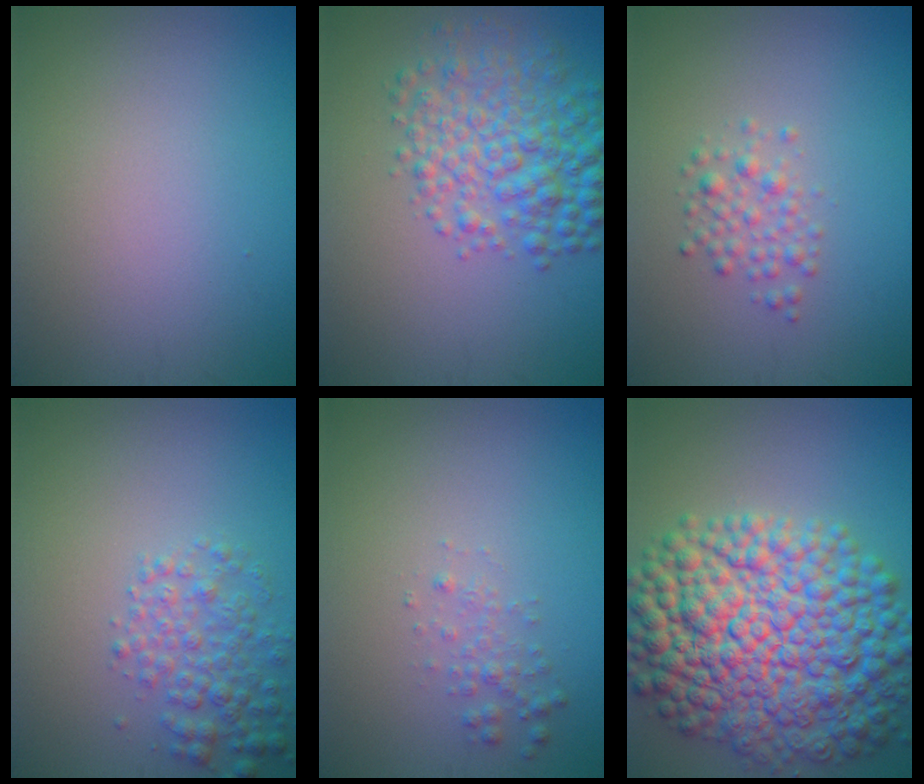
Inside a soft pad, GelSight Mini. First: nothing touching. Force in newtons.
{"total": 6.1, "press": 6.1, "slide": 0.1}
{"total": 1.9, "press": 1.9, "slide": 0.1}
{"total": 3.2, "press": 3.2, "slide": 0.1}
{"total": 1.3, "press": 1.3, "slide": 0.0}
{"total": 13.8, "press": 13.8, "slide": 0.1}